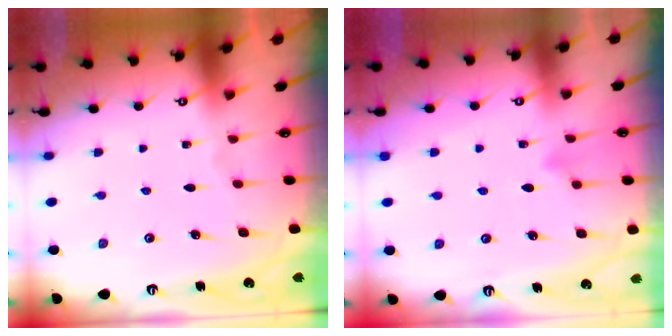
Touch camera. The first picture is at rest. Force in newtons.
{"total": 6.7, "press": 6.5, "slide": 1.4}